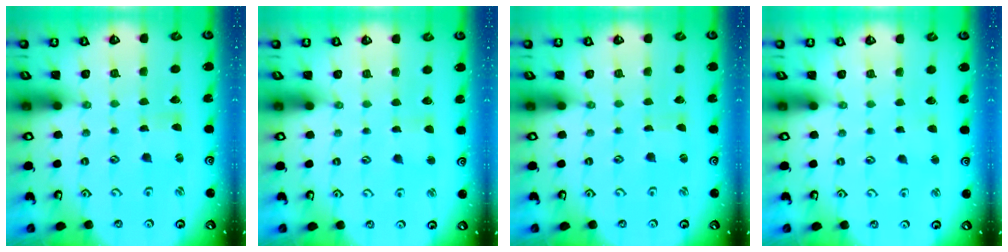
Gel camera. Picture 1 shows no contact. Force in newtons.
{"total": 3.3, "press": 3.3, "slide": 0.3}
{"total": 0.0}
{"total": 2.5, "press": 2.5, "slide": 0.3}